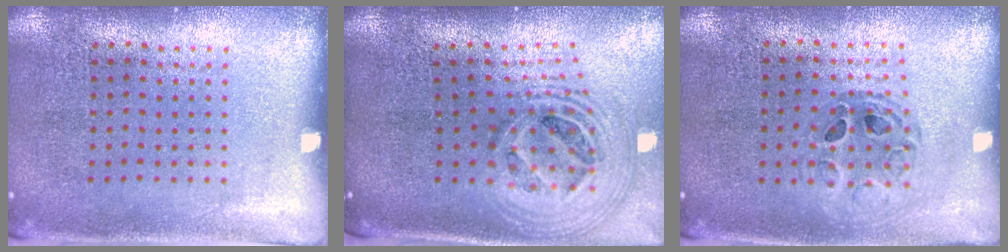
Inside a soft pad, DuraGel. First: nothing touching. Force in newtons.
{"total": 2.7, "press": 1.9, "slide": 1.9}
{"total": 0.8, "press": 0.8, "slide": 0.1}